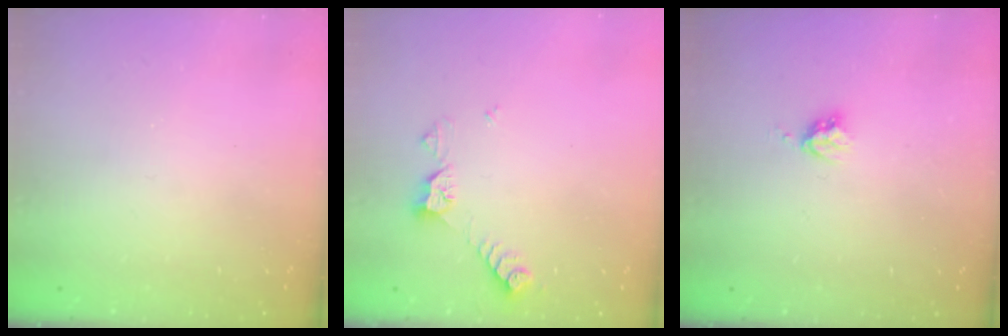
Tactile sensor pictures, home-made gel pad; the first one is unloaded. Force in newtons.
{"total": 6.0, "press": 6.0, "slide": 0.6}
{"total": 3.7, "press": 3.6, "slide": 0.5}